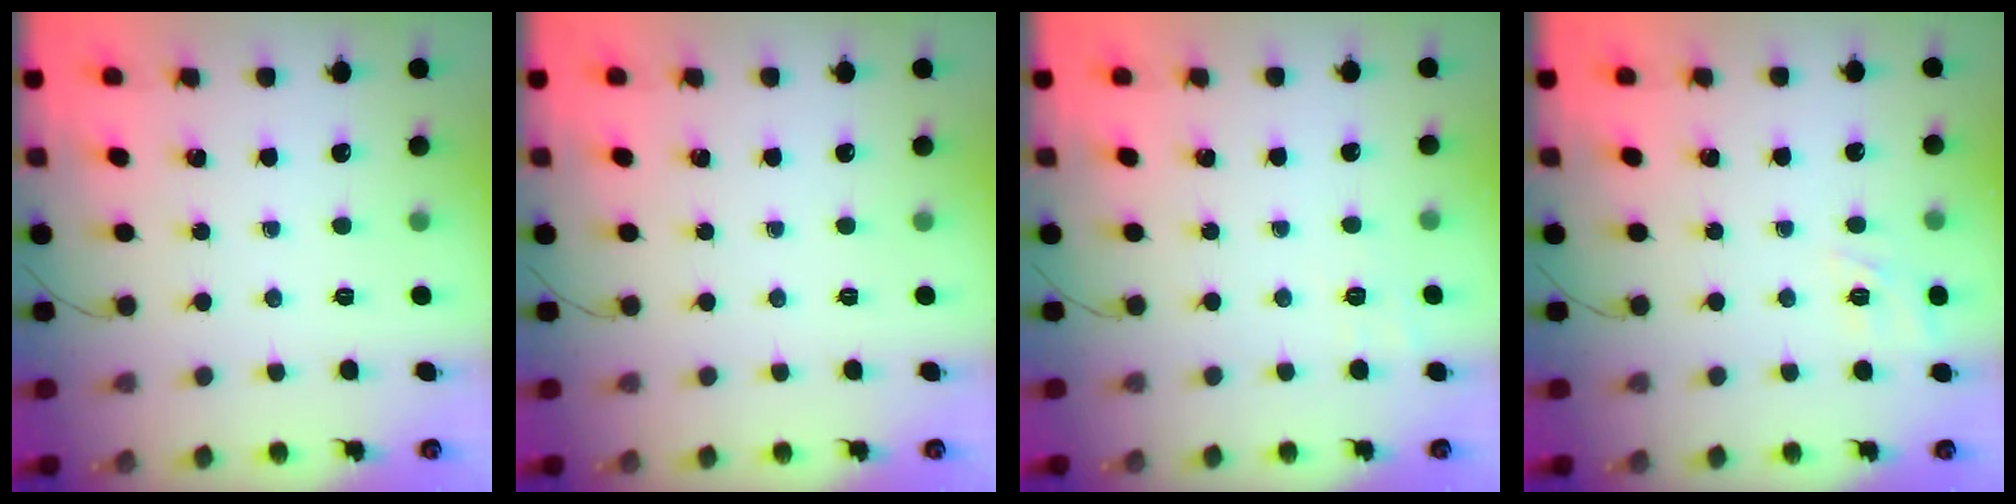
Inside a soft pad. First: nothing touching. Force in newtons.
{"total": 0.0}
{"total": 1.8, "press": 0.5, "slide": 1.7}
{"total": 3.1, "press": 2.7, "slide": 1.4}